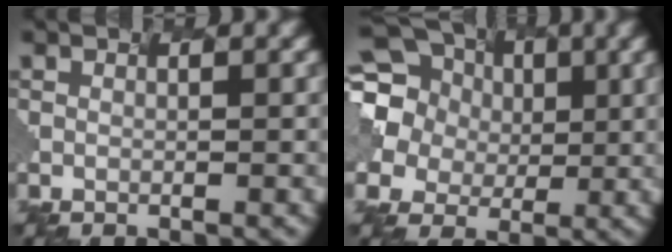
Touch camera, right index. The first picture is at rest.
{"total": 13.3, "force": [4.0, 11.8, 4.6], "torque": [-0.167, 0.031, 0.077]}